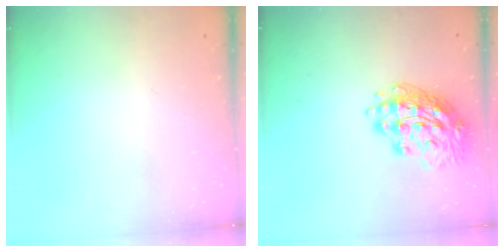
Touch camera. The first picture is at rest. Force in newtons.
{"total": 15.7, "press": 15.7, "slide": 1.3}